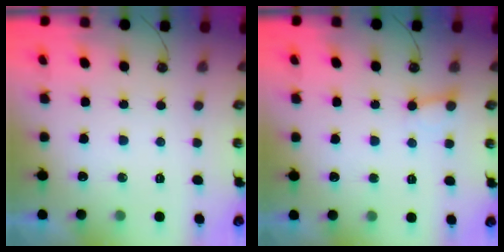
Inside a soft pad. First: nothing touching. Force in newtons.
{"total": 5.5, "press": 5.4, "slide": 0.5}